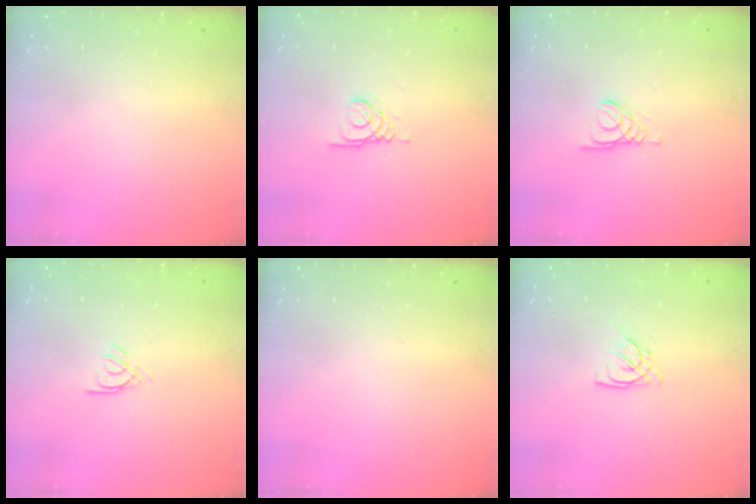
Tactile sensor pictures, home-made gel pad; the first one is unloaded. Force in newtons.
{"total": 1.6, "press": 1.6, "slide": 0.2}
{"total": 1.4, "press": 1.4, "slide": 0.2}
{"total": 2.5, "press": 2.4, "slide": 0.3}
{"total": 0.0}
{"total": 4.2, "press": 4.2, "slide": 0.3}